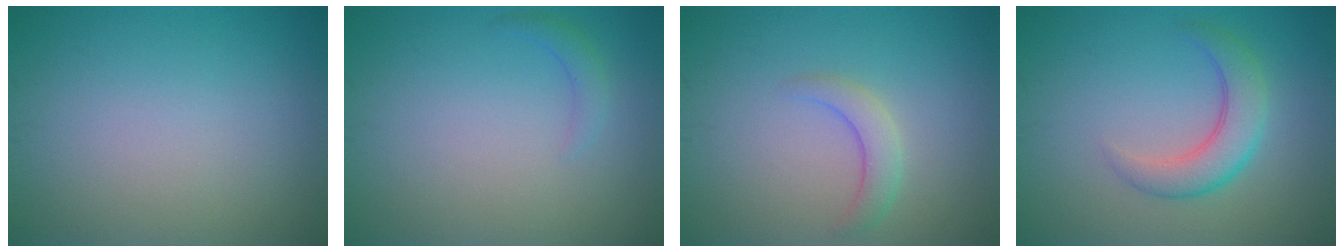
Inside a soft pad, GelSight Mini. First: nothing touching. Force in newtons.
{"total": 1.2, "press": 1.2, "slide": 0.2}
{"total": 2.1, "press": 2.1, "slide": 0.3}
{"total": 3.9, "press": 3.9, "slide": 0.2}